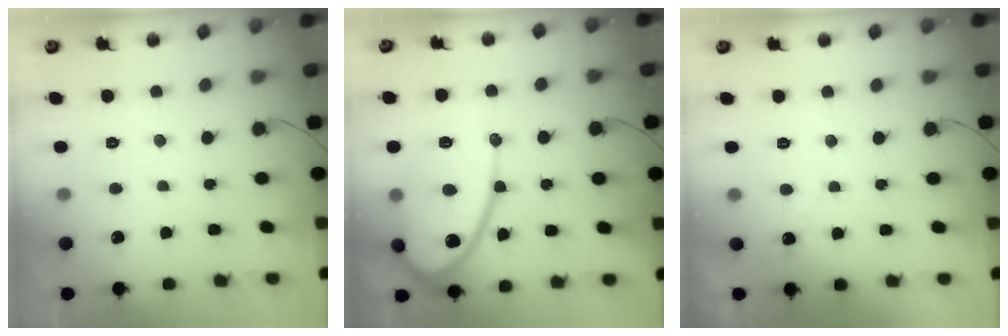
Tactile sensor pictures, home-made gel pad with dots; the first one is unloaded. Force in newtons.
{"total": 14.7, "press": 14.6, "slide": 1.3}
{"total": 1.8, "press": 1.8, "slide": 0.1}